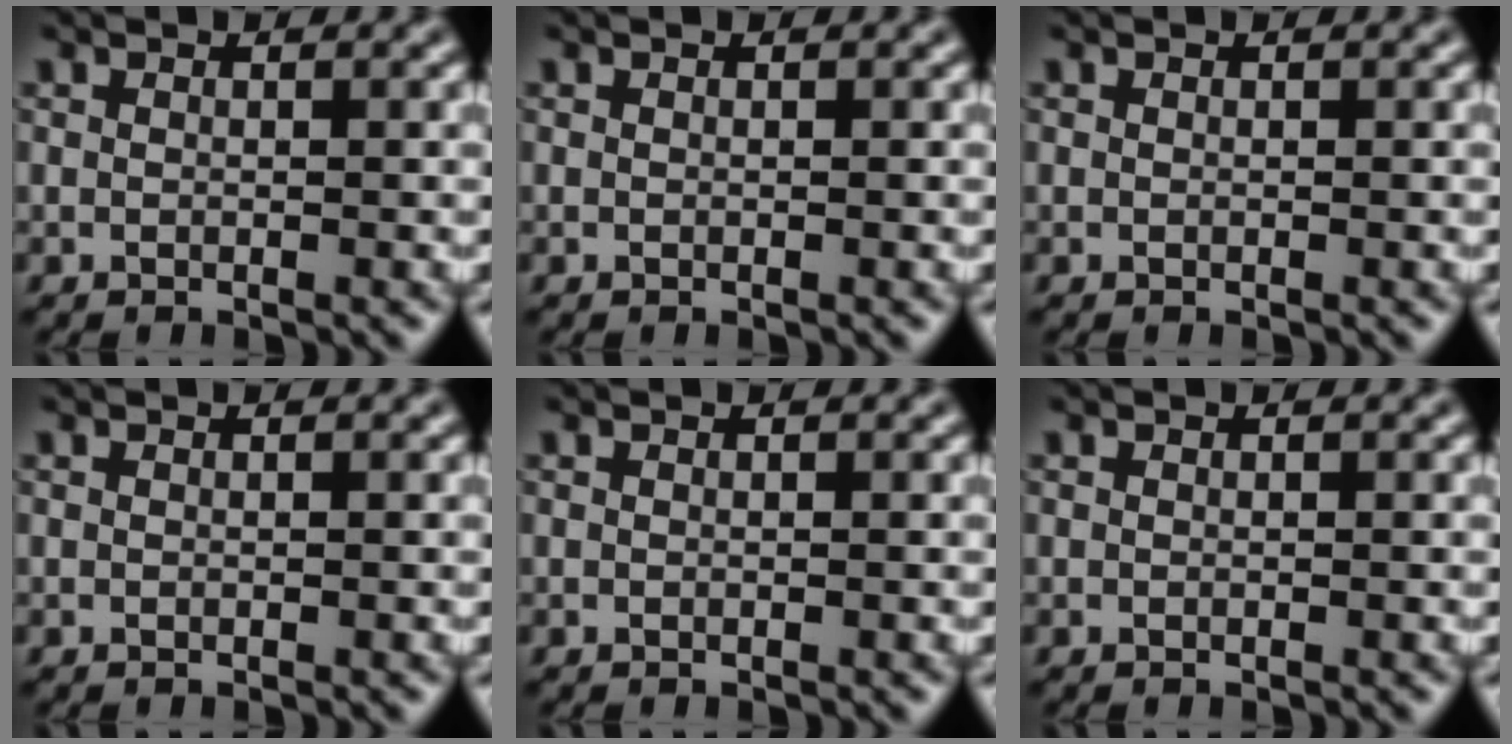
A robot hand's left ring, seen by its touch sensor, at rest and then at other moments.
{"total": 0.0}
{"total": 0.0}
{"total": 0.0}
{"total": 0.0}
{"total": 0.0}